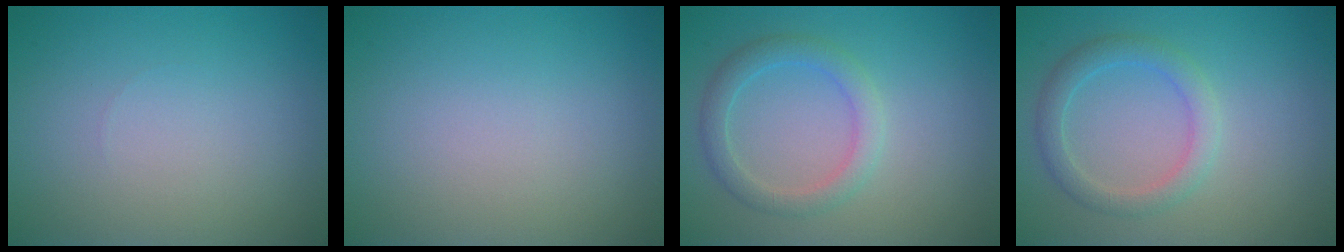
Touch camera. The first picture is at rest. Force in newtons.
{"total": 0.0}
{"total": 2.7, "press": 2.7, "slide": 0.0}
{"total": 2.7, "press": 2.7, "slide": 0.0}